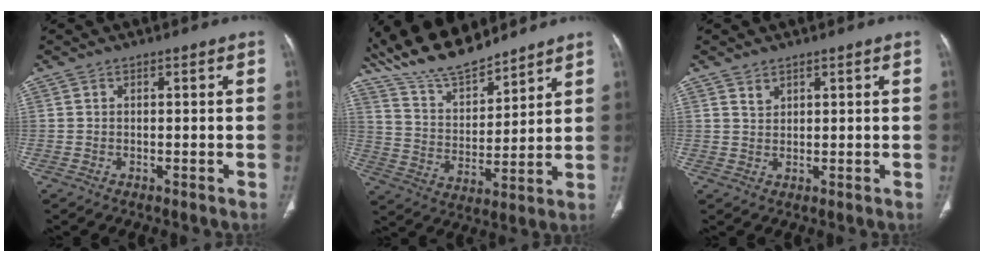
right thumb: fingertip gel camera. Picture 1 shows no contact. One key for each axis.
{"total": 14.5, "fx": 12.9, "fy": 3.9, "fz": 5.3, "tx": -0.077, "ty": -0.061, "tz": 0.246}
{"total": 1.7, "fx": 1.3, "fy": 1.0, "fz": 0.6, "tx": -0.003, "ty": -0.008, "tz": 0.025}